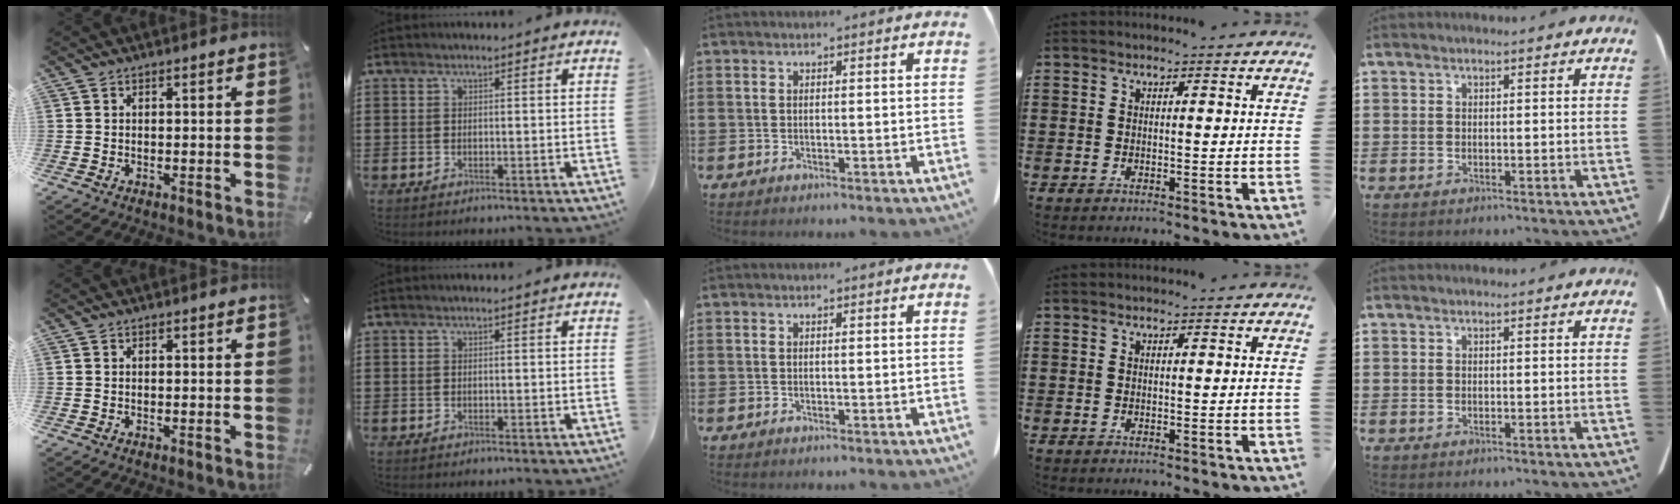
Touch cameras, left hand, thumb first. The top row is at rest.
{}